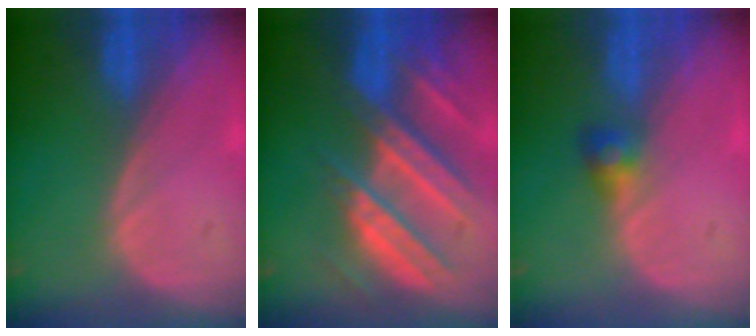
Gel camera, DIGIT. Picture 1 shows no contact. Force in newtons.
{"total": 10.6, "press": 9.4, "slide": 5.0}
{"total": 2.5, "press": 2.5, "slide": 0.2}